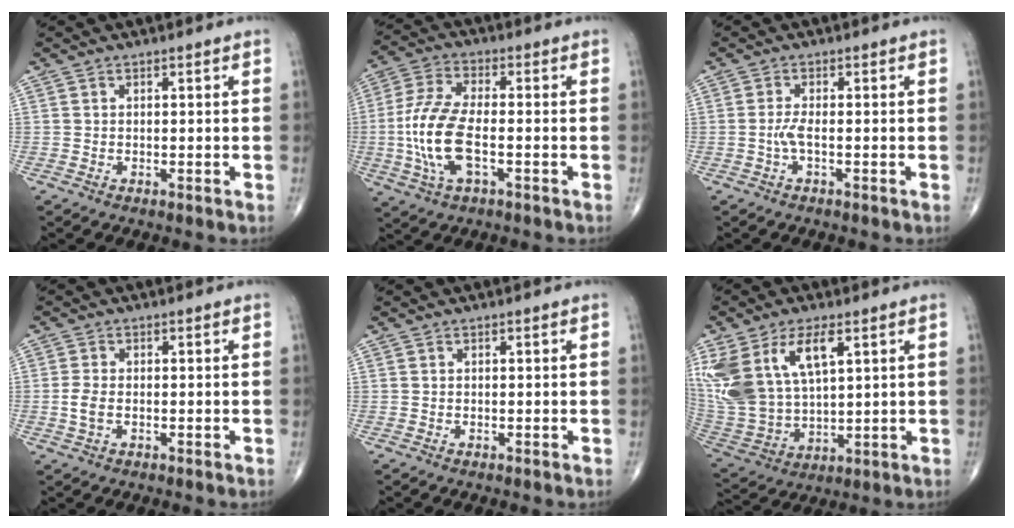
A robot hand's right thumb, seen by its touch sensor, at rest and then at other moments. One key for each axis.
{"total": 12.5, "fx": -2.4, "fy": 5.1, "fz": 11.1, "tx": -0.252, "ty": 0.014, "tz": -0.047}
{"total": 1.9, "fx": -0.5, "fy": 0.3, "fz": 1.8, "tx": -0.045, "ty": -0.002, "tz": -0.015}
{"total": 2.8, "fx": -0.5, "fy": 1.6, "fz": 2.3, "tx": -0.053, "ty": 0.003, "tz": -0.011}
{"total": 0.0}
{"total": 18.4, "fx": 7.4, "fy": 9.5, "fz": 13.8, "tx": -0.294, "ty": -0.023, "tz": 0.154}